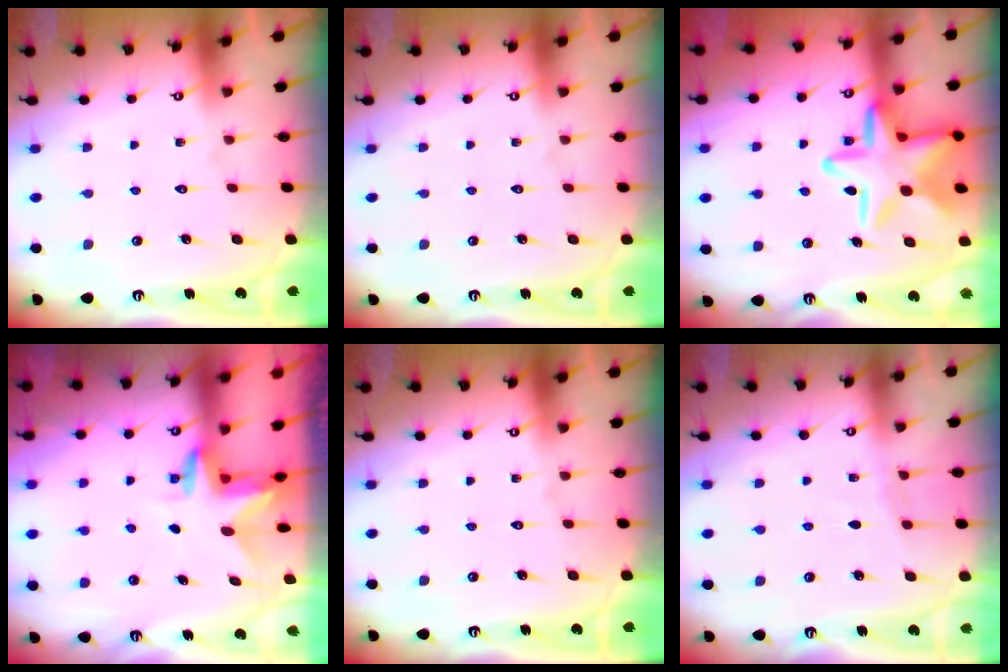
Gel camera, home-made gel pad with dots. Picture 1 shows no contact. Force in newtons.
{"total": 0.0}
{"total": 19.7, "press": 19.7, "slide": 1.2}
{"total": 3.2, "press": 3.2, "slide": 0.2}
{"total": 0.0}
{"total": 3.1, "press": 3.1, "slide": 0.4}